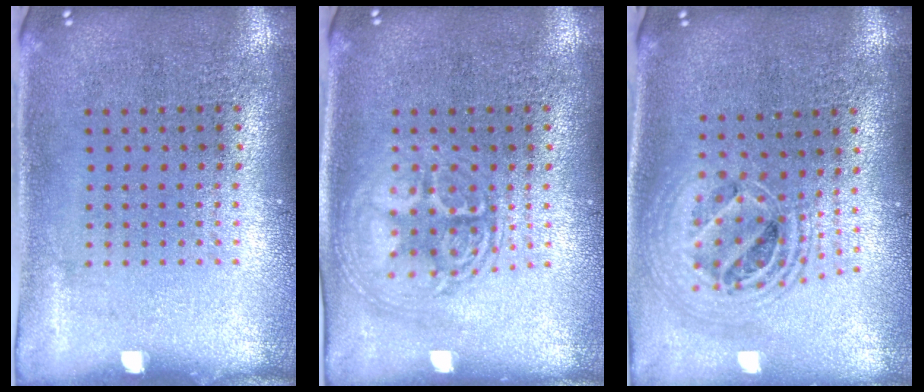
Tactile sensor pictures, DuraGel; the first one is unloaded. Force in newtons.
{"total": 3.1, "press": 3.0, "slide": 0.5}
{"total": 2.1, "press": 1.7, "slide": 1.3}